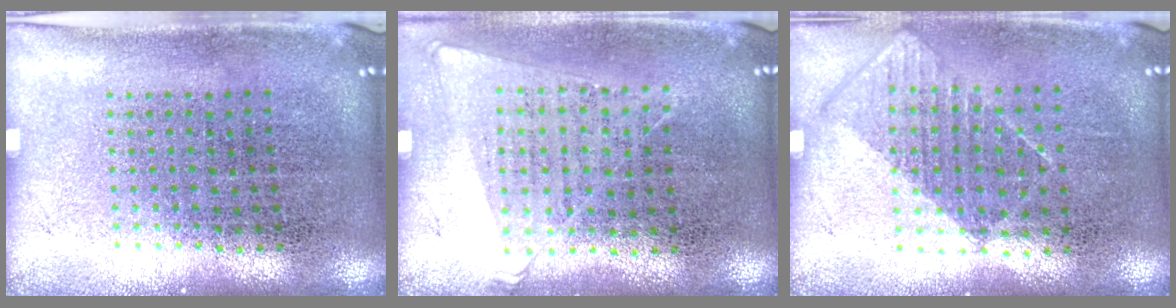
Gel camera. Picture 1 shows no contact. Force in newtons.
{"total": 1.0, "press": 0.9, "slide": 0.5}
{"total": 0.8, "press": 0.7, "slide": 0.3}